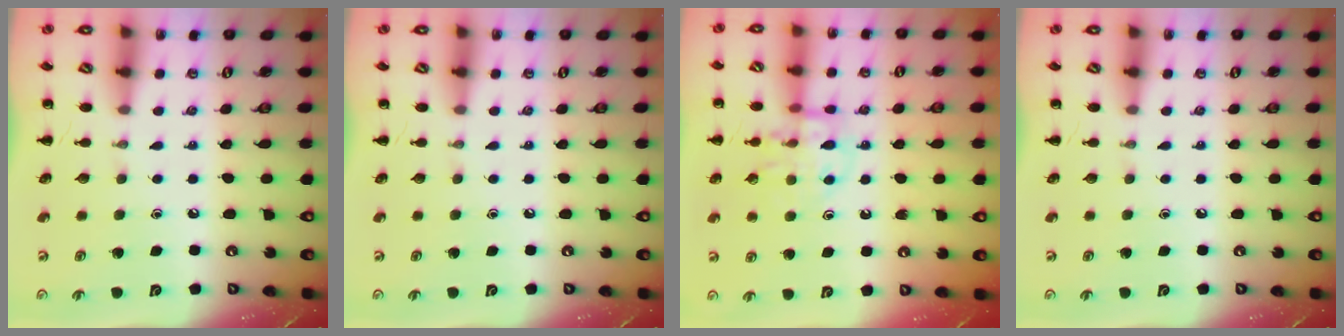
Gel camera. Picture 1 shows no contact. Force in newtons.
{"total": 0.0}
{"total": 11.3, "press": 11.2, "slide": 1.4}
{"total": 0.0}